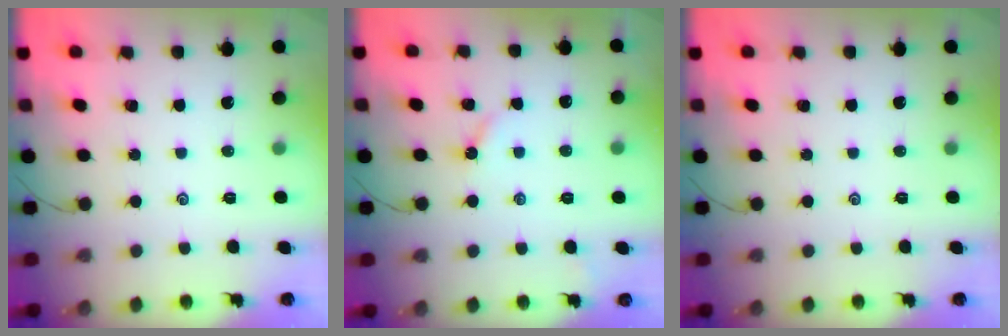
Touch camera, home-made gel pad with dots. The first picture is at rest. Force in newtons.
{"total": 2.6, "press": 2.6, "slide": 0.3}
{"total": 0.0}